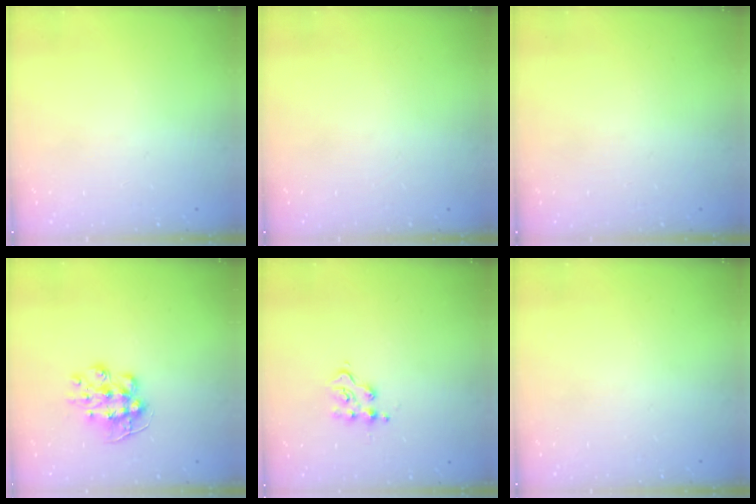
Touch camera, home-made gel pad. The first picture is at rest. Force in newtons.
{"total": 0.0}
{"total": 0.0}
{"total": 9.3, "press": 9.3, "slide": 0.4}
{"total": 4.8, "press": 4.7, "slide": 0.5}
{"total": 0.0}